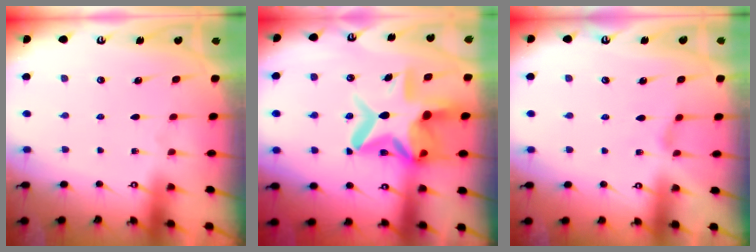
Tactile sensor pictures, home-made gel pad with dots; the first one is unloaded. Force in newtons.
{"total": 16.3, "press": 16.1, "slide": 2.4}
{"total": 0.0}